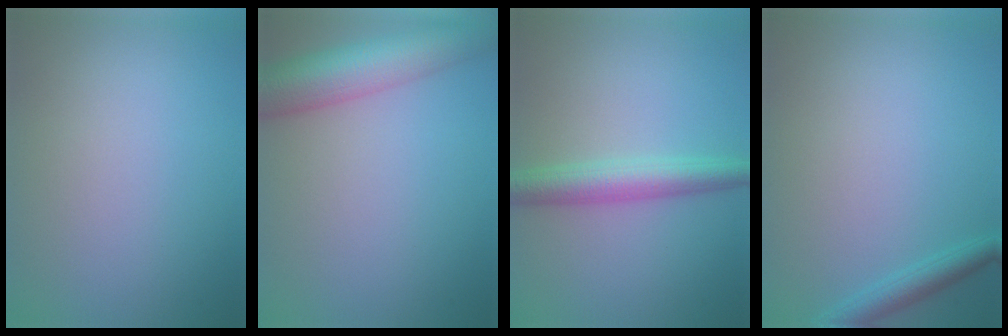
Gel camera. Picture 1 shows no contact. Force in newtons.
{"total": 7.6, "press": 7.6, "slide": 0.4}
{"total": 4.0, "press": 4.0, "slide": 0.1}
{"total": 2.1, "press": 2.0, "slide": 0.2}